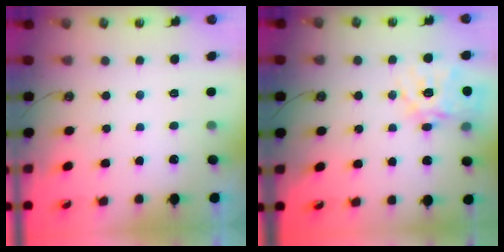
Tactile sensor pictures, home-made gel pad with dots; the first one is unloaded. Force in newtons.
{"total": 17.9, "press": 17.7, "slide": 2.7}